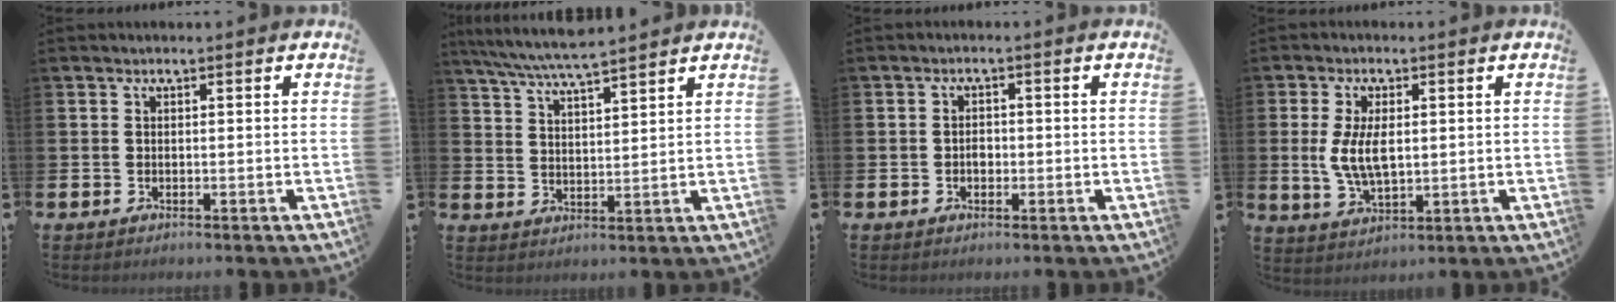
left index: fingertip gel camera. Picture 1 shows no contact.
{"total": 6.5, "force": [6.1, 0.2, 2.2], "torque": [-0.065, -0.027, 0.110]}
{"total": 1.5, "force": [-0.3, 1.1, 0.9], "torque": [-0.006, 0.001, -0.010]}
{"total": 6.0, "force": [0.9, 2.9, 5.2], "torque": [-0.099, 0.001, 0.011]}